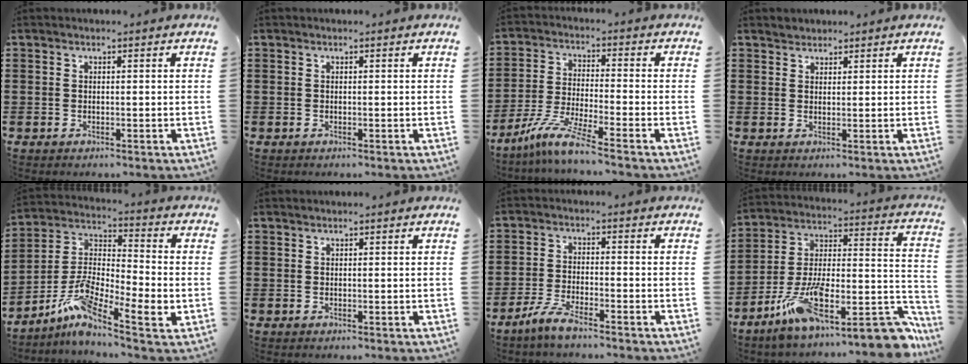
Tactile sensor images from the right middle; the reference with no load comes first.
{"total": 0.0}
{"total": 7.4, "force": [-5.9, -0.1, 4.5], "torque": [-0.106, -0.020, -0.118]}
{"total": 1.5, "force": [1.4, 0.5, -0.3], "torque": [0.010, 0.001, 0.026]}
{"total": 7.9, "force": [-4.3, 2.0, 6.3], "torque": [-0.151, -0.027, -0.093]}
{"total": 0.0}
{"total": 4.5, "force": [-3.7, 0.3, 2.6], "torque": [-0.064, -0.006, -0.073]}
{"total": 15.9, "force": [-10.7, 3.5, 11.2], "torque": [-0.197, 0.008, -0.187]}